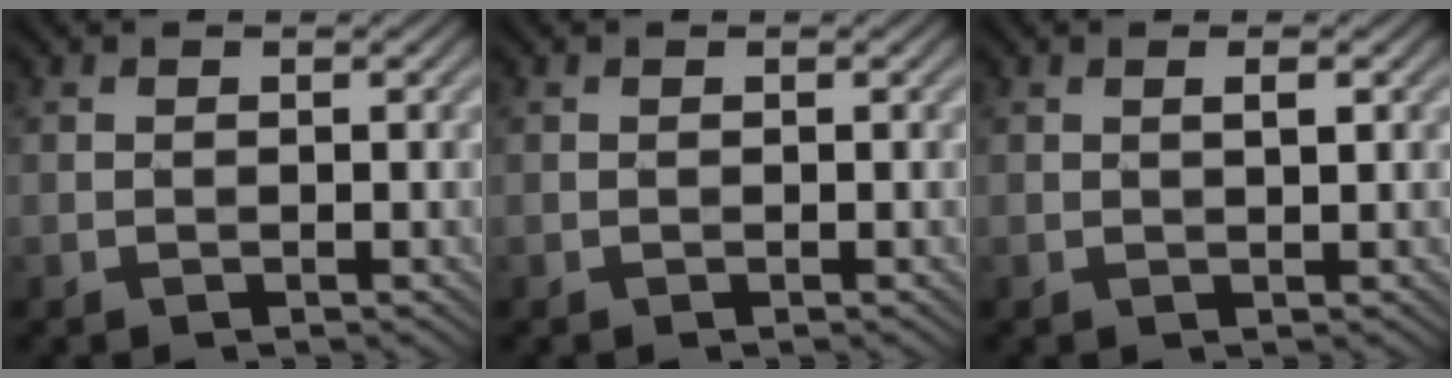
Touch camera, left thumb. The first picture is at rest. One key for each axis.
{"total": 0.0}
{"total": 1.2, "fx": 0.4, "fy": 0.2, "fz": 1.1, "tx": -0.019, "ty": 0.001, "tz": 0.006}